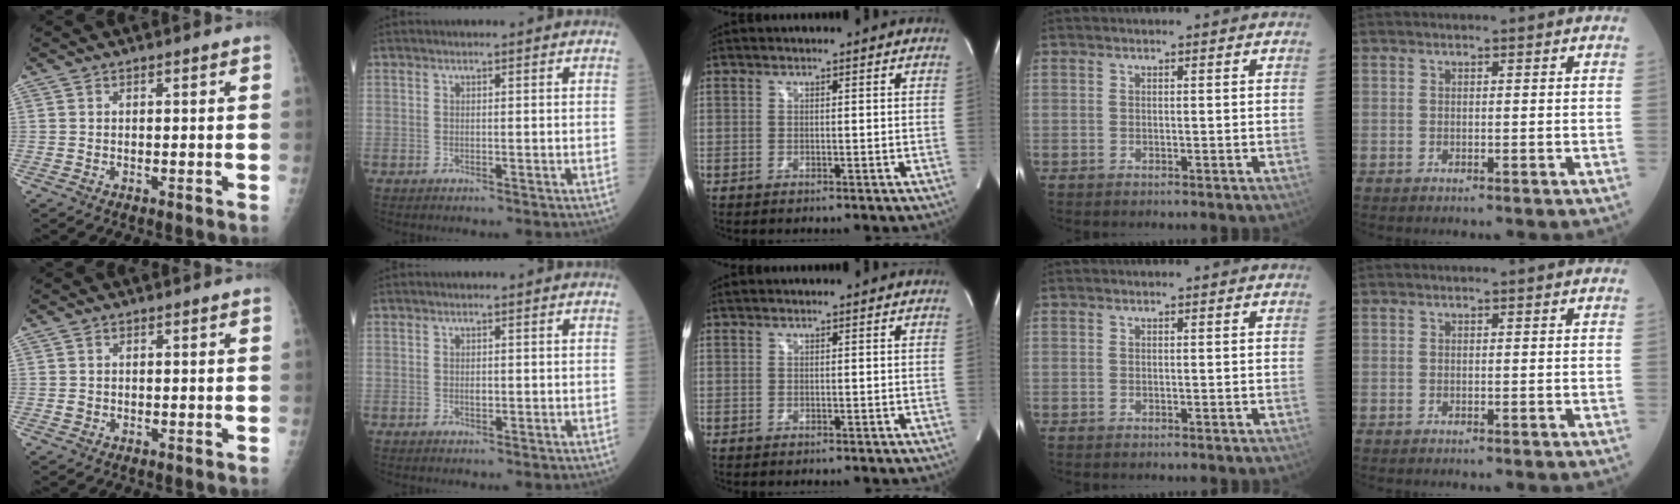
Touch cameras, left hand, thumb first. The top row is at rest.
{"thumb": {"total": 1.1, "force": [-0.1, 1.1, 0.3], "torque": [-0.004, 0.002, 0.001]}, "index": {"total": 0.8, "force": [-0.2, 0.5, 0.6], "torque": [-0.011, -0.004, -0.003]}}